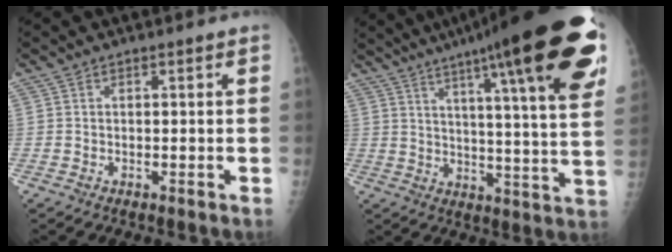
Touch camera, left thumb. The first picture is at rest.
{"total": 28.6, "force": [15.7, 4.4, 23.5], "torque": [-0.300, -0.023, 0.218]}